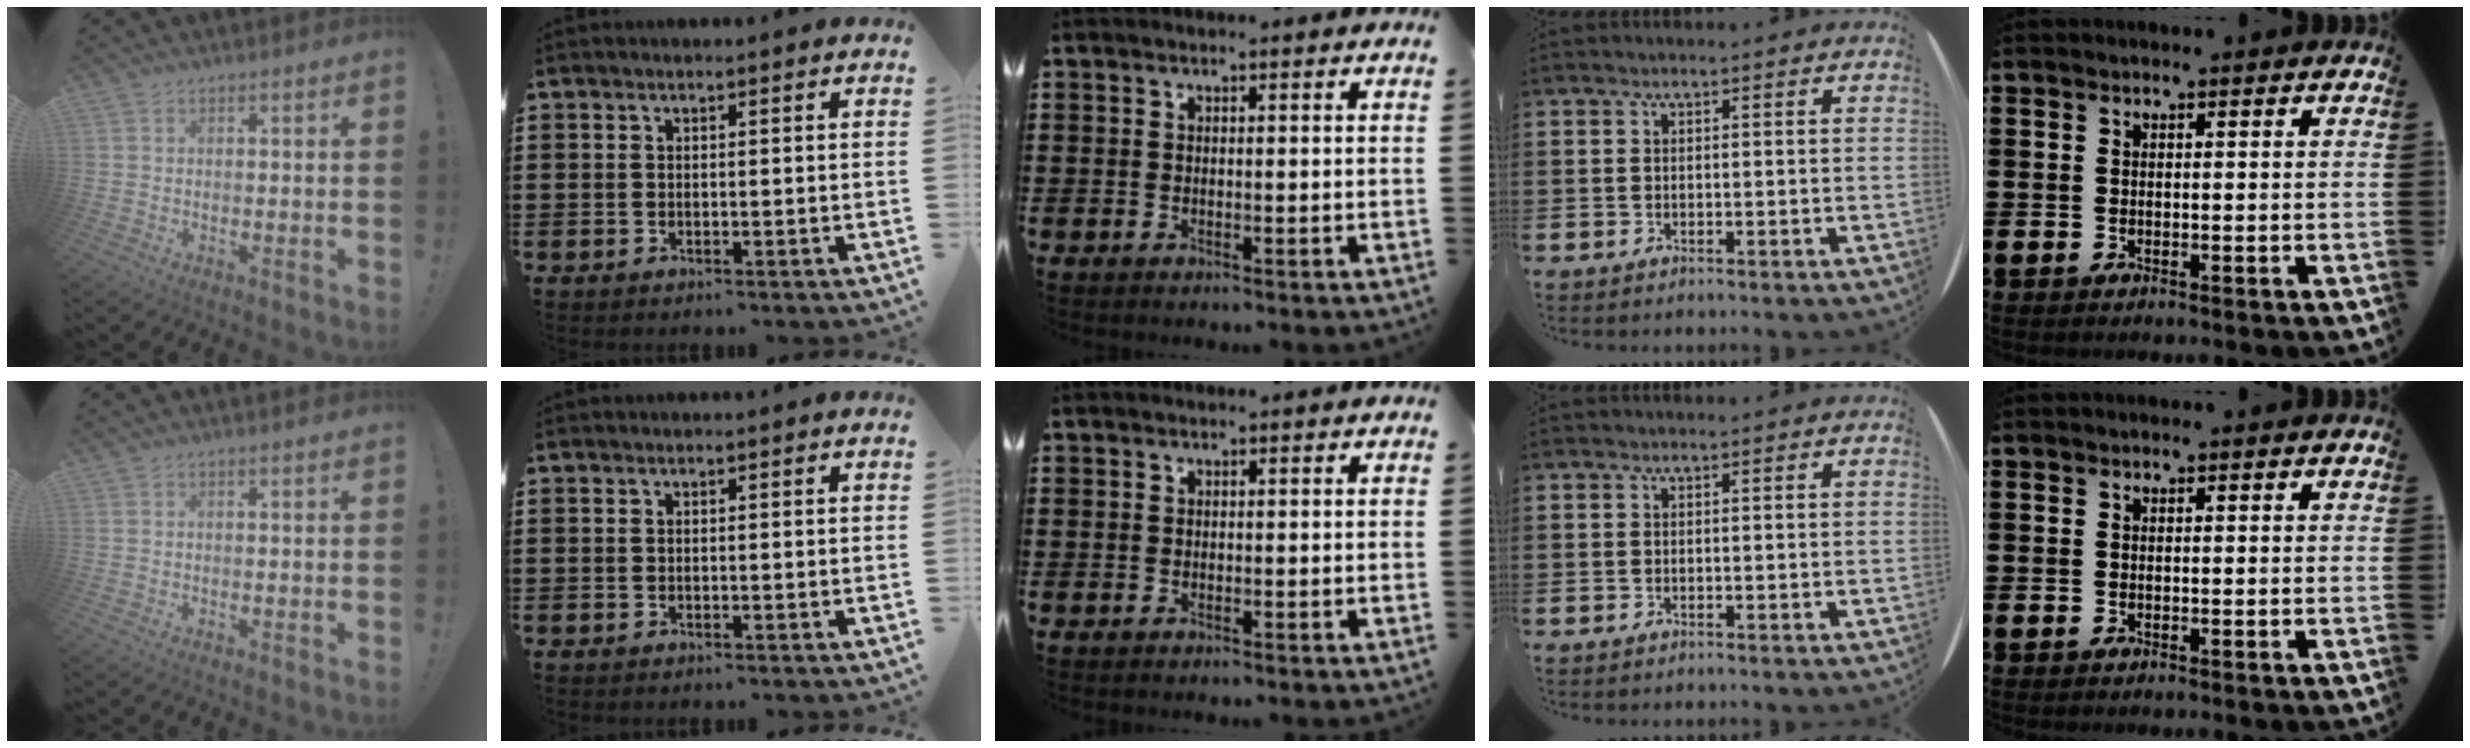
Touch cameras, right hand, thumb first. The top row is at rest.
{}